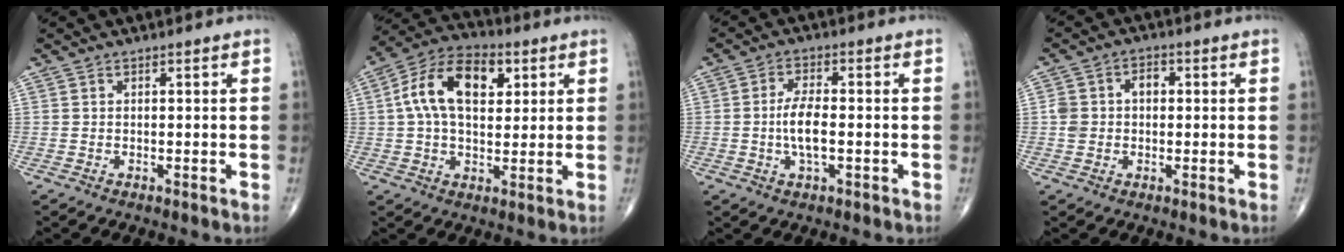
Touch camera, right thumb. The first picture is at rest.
{"total": 14.5, "force": [3.7, 8.6, 11.1], "torque": [-0.182, 0.014, 0.056]}
{"total": 6.0, "force": [-0.9, 2.3, 5.4], "torque": [-0.107, 0.007, -0.020]}
{"total": 5.2, "force": [0.3, 4.1, 3.2], "torque": [-0.051, 0.021, 0.004]}